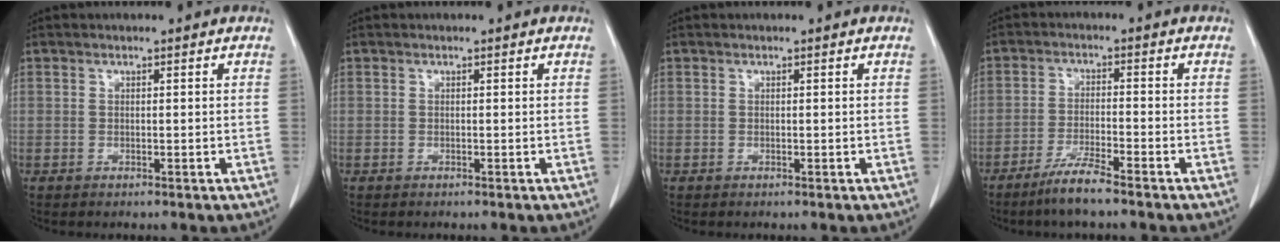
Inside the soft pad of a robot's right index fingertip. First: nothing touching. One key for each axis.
{"total": 0.0}
{"total": 0.0}
{"total": 5.1, "fx": -4.0, "fy": -0.2, "fz": 3.2, "tx": -0.064, "ty": -0.012, "tz": -0.080}